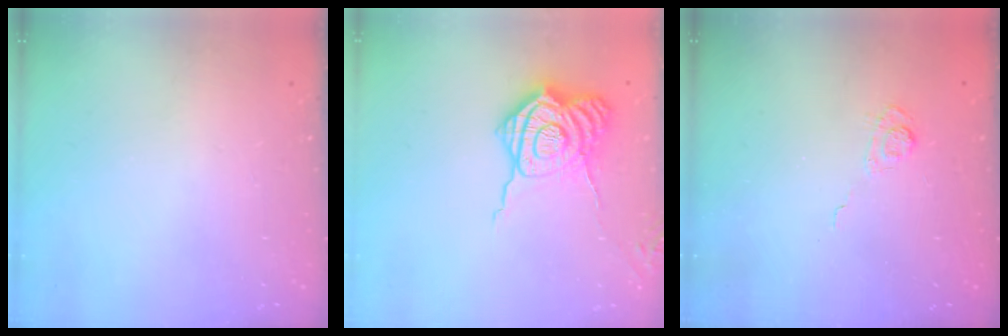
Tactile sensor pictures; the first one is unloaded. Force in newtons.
{"total": 14.3, "press": 14.3, "slide": 1.1}
{"total": 3.8, "press": 3.5, "slide": 1.6}